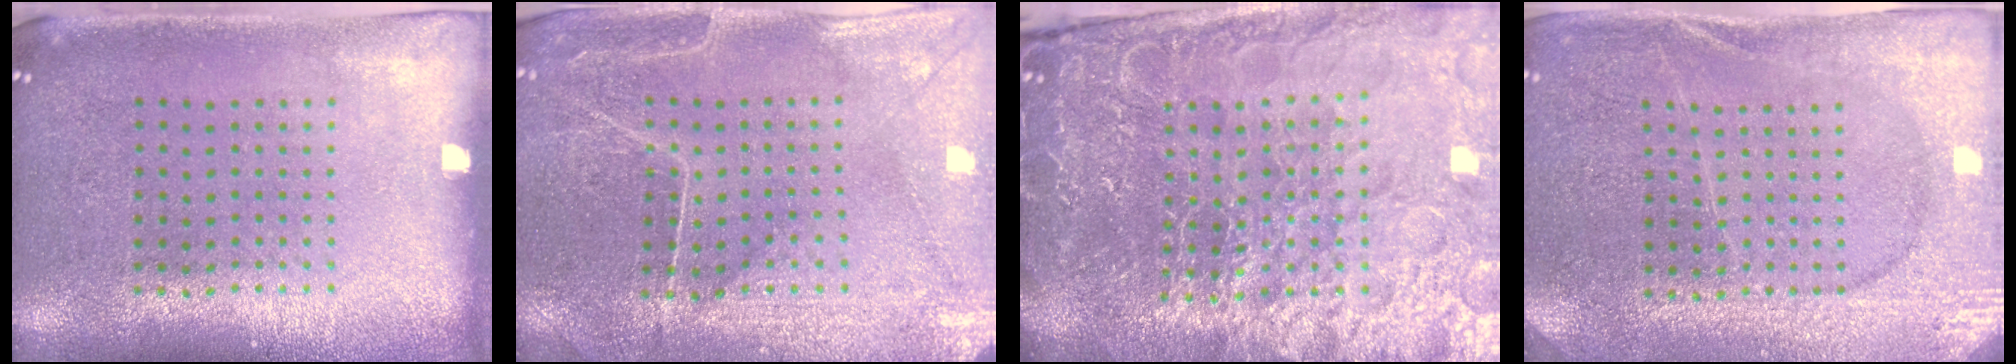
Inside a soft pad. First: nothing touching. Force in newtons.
{"total": 0.8, "press": 0.7, "slide": 0.4}
{"total": 6.1, "press": 5.4, "slide": 2.8}
{"total": 3.0, "press": 2.9, "slide": 0.4}